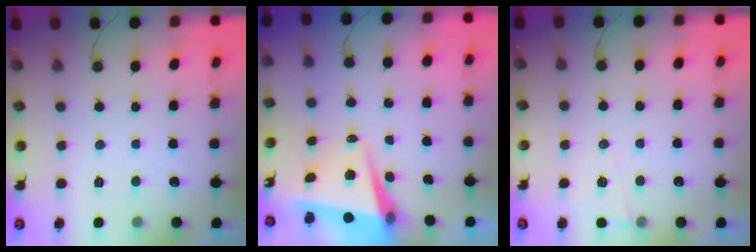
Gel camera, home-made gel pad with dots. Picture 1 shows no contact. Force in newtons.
{"total": 6.8, "press": 6.8, "slide": 1.1}
{"total": 4.8, "press": 3.3, "slide": 3.4}